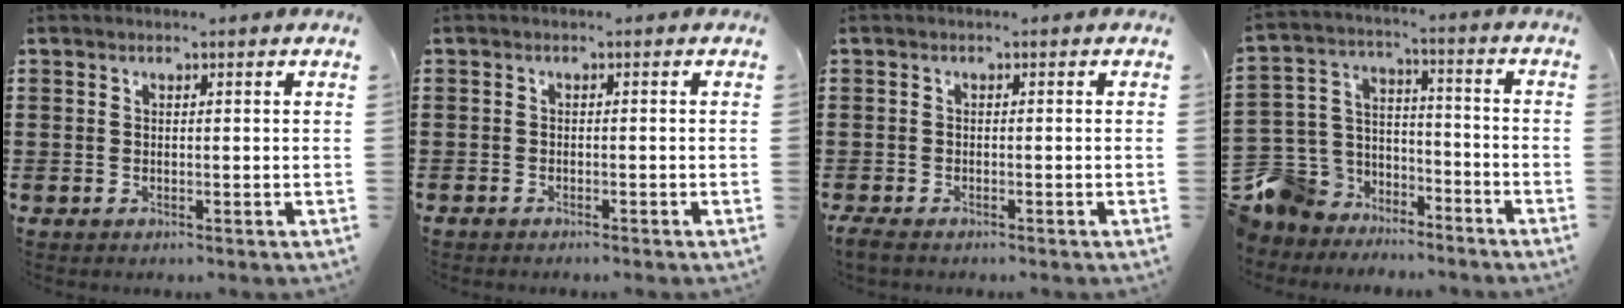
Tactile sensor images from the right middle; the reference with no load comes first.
{"total": 0.9, "force": [-0.8, 0.2, 0.1], "torque": [-0.003, 0.001, -0.018]}
{"total": 1.3, "force": [-1.1, 0.3, 0.5], "torque": [-0.020, -0.004, -0.025]}
{"total": 9.3, "force": [-6.7, 6.5, 0.0], "torque": [-0.051, 0.006, -0.133]}